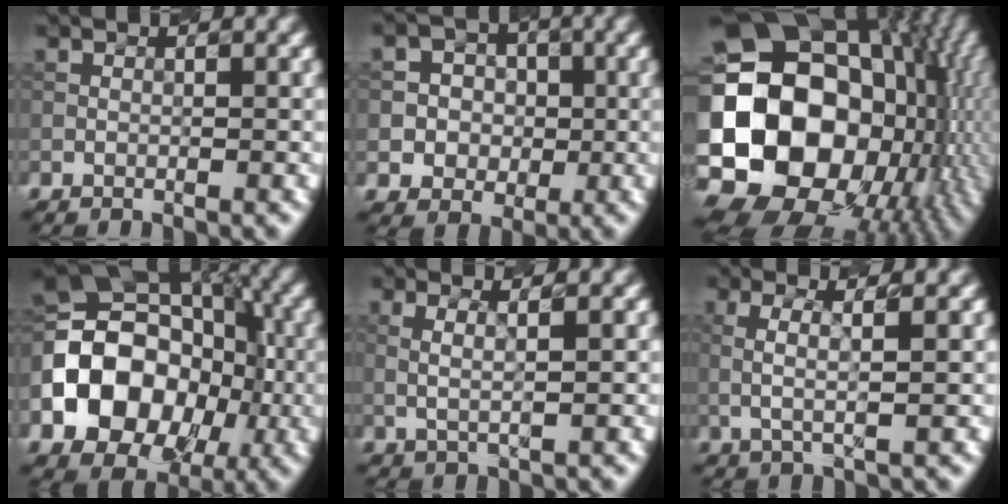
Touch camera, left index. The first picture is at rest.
{"total": 4.8, "force": [0.1, 4.7, 1.2], "torque": [-0.001, 0.022, -0.010]}
{"total": 22.6, "force": [-1.2, 17.8, 13.8], "torque": [-0.275, -0.021, -0.030]}
{"total": 13.2, "force": [-2.8, 9.9, 8.3], "torque": [-0.146, 0.016, -0.061]}
{"total": 2.1, "force": [0.7, 0.5, 2.0], "torque": [-0.034, 0.000, 0.008]}
{"total": 3.0, "force": [0.5, 0.6, 2.9], "torque": [-0.053, 0.003, 0.010]}